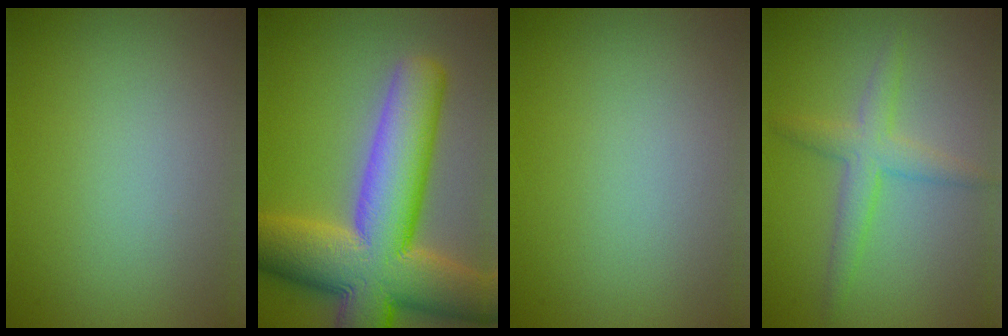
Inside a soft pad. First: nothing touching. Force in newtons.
{"total": 14.6, "press": 14.5, "slide": 0.7}
{"total": 0.0}
{"total": 2.9, "press": 2.9, "slide": 0.0}